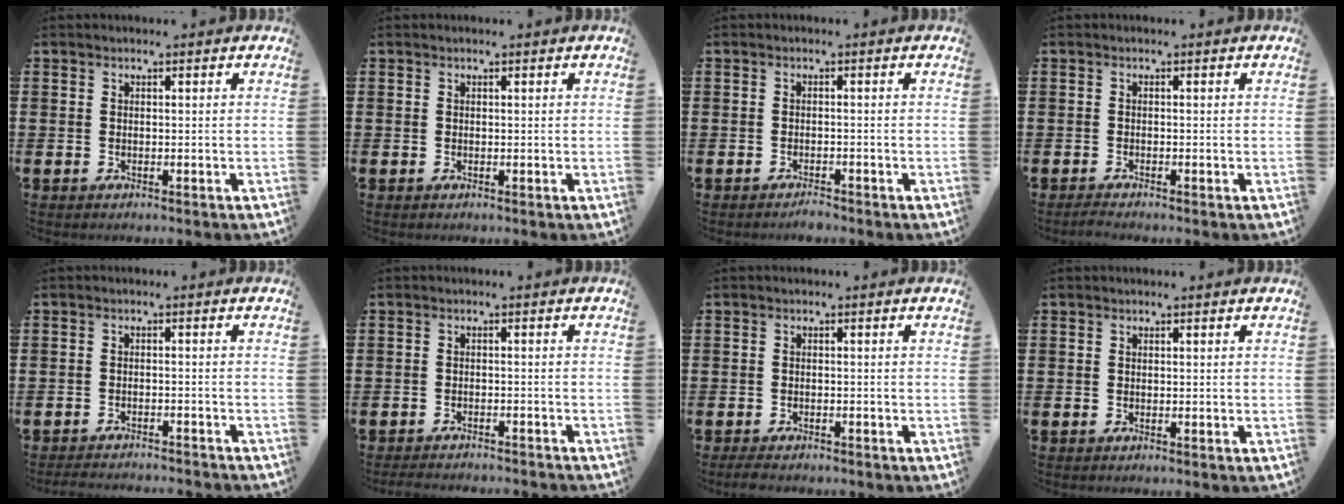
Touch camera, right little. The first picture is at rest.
{"total": 0.0}
{"total": 1.2, "force": [-1.1, 0.1, 0.2], "torque": [-0.007, 0.000, -0.023]}
{"total": 0.8, "force": [-0.7, 0.0, 0.5], "torque": [-0.008, -0.002, -0.014]}
{"total": 2.0, "force": [-2.0, -0.1, 0.2], "torque": [-0.003, 0.002, -0.040]}
{"total": 1.7, "force": [-1.6, -0.1, 0.2], "torque": [-0.004, 0.002, -0.033]}
{"total": 1.2, "force": [-1.1, 0.3, 0.4], "torque": [-0.010, 0.001, -0.023]}
{"total": 0.0}